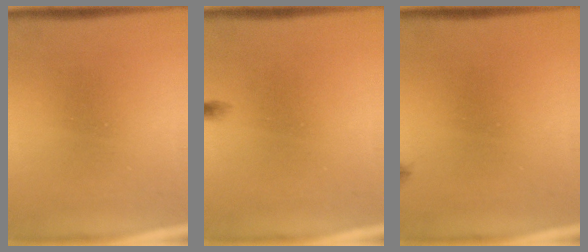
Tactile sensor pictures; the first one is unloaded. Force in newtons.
{"total": 0.6}
{"total": 0.7}